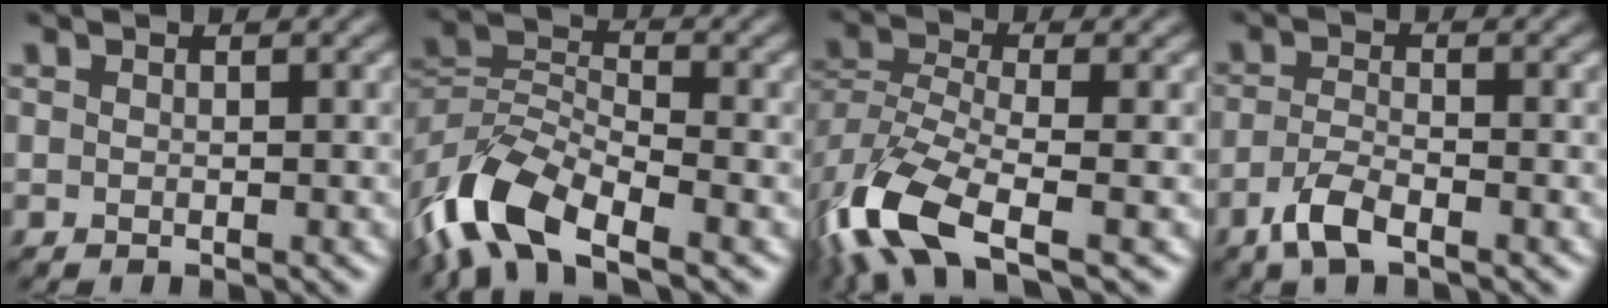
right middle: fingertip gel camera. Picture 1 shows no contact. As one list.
[{"total": 9.1, "force": [-5.9, 4.1, 5.5], "torque": [-0.114, 0.002, -0.127]}, {"total": 9.6, "force": [-5.6, 3.9, 6.8], "torque": [-0.153, -0.009, -0.115]}, {"total": 3.1, "force": [-2.2, 1.0, 2.0], "torque": [-0.053, -0.001, -0.049]}]